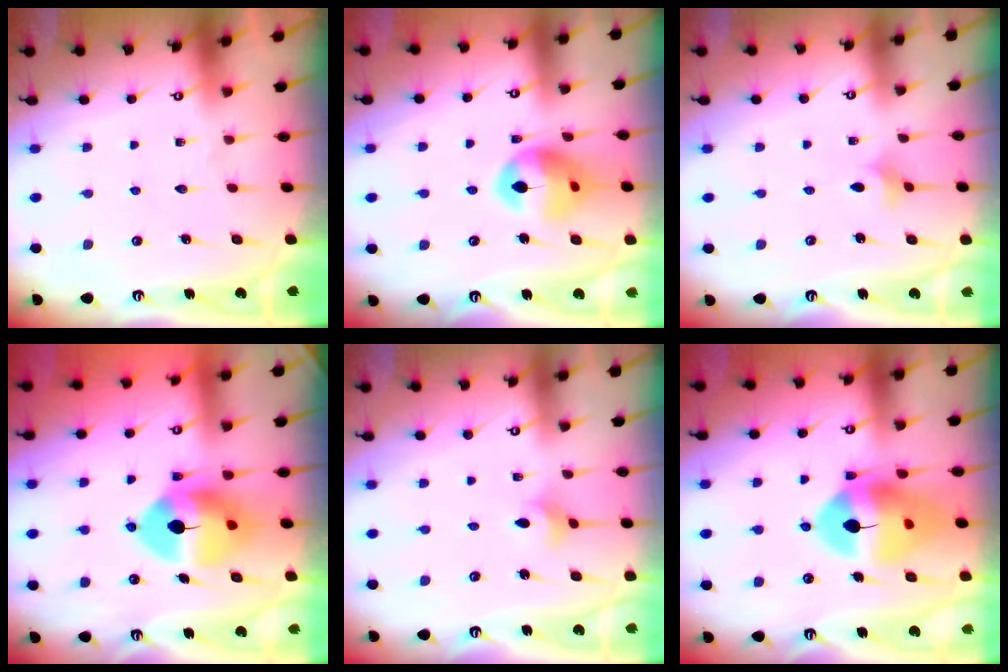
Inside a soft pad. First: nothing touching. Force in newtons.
{"total": 13.9, "press": 13.7, "slide": 2.1}
{"total": 2.9, "press": 2.9, "slide": 0.5}
{"total": 12.0, "press": 11.8, "slide": 1.9}
{"total": 3.9, "press": 3.7, "slide": 1.0}
{"total": 15.2, "press": 15.1, "slide": 2.1}